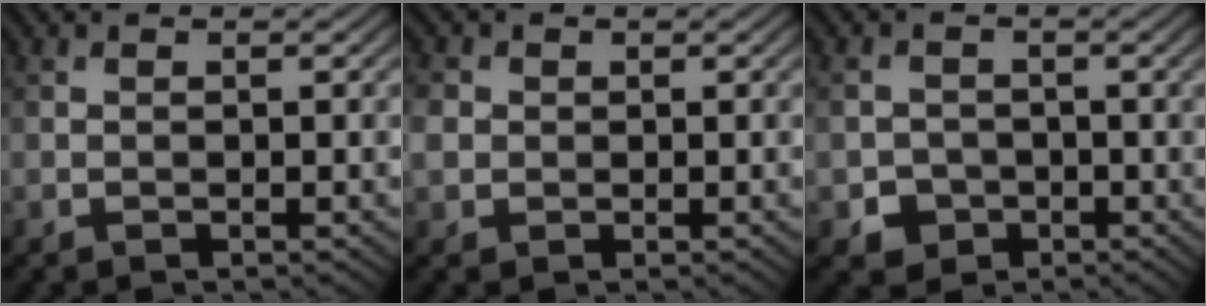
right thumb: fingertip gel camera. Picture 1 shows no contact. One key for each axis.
{"total": 2.6, "fx": 0.0, "fy": 2.4, "fz": 1.1, "tx": -0.036, "ty": 0.003, "tz": -0.004}
{"total": 3.1, "fx": -1.4, "fy": 2.7, "fz": 0.8, "tx": -0.013, "ty": -0.005, "tz": -0.028}